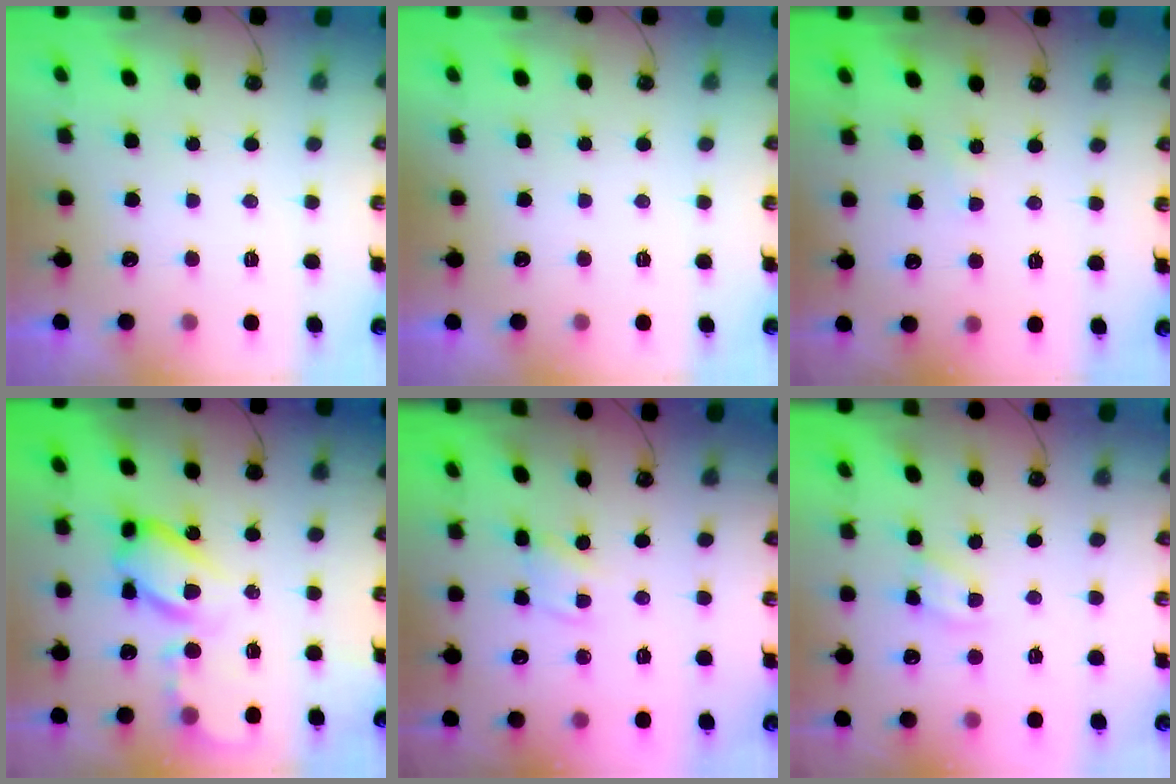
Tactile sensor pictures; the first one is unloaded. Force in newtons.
{"total": 0.0}
{"total": 1.7, "press": 1.7, "slide": 0.2}
{"total": 14.9, "press": 14.8, "slide": 1.4}
{"total": 1.9, "press": 1.9, "slide": 0.2}
{"total": 4.2, "press": 4.2, "slide": 0.5}